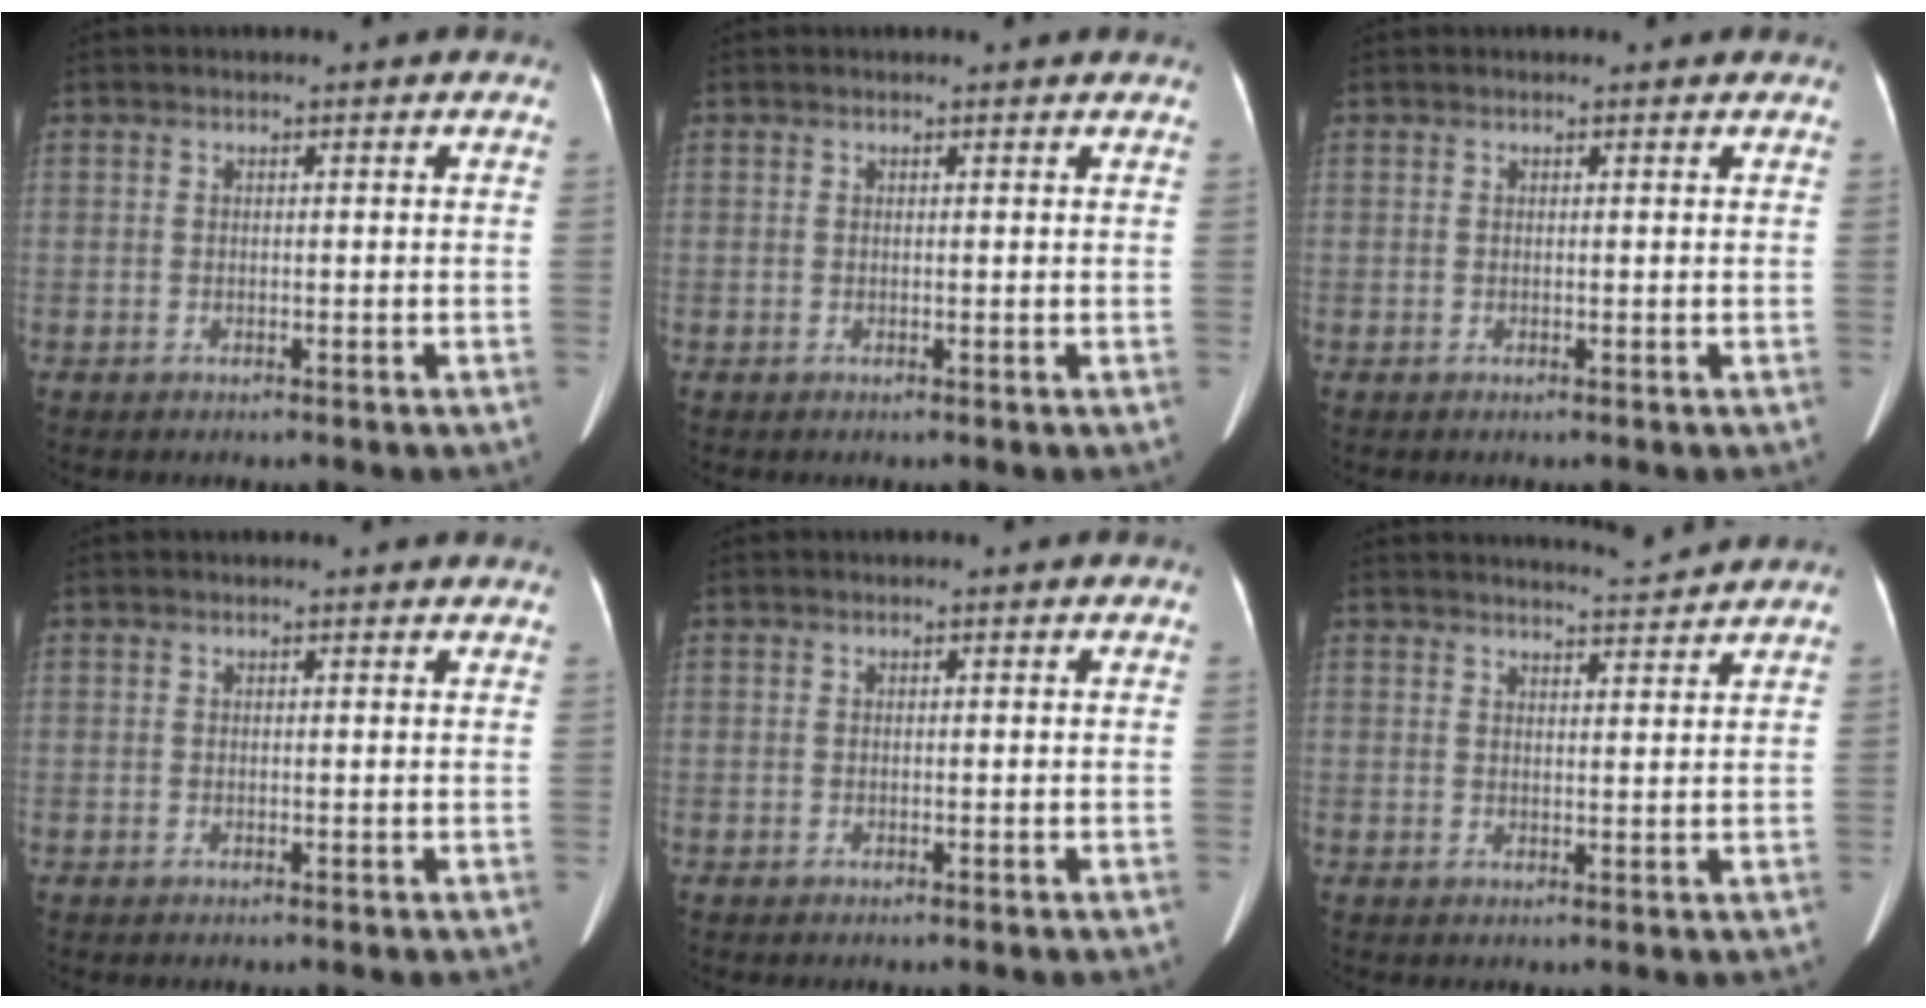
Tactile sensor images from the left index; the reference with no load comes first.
{"total": 1.7, "force": [1.6, 0.2, 0.4], "torque": [-0.012, 0.006, 0.011]}
{"total": 1.4, "force": [1.3, 0.3, 0.4], "torque": [-0.012, 0.008, 0.011]}
{"total": 2.3, "force": [2.2, 0.3, 0.6], "torque": [-0.013, 0.007, 0.016]}
{"total": 0.0}
{"total": 3.9, "force": [3.7, -1.1, -0.1], "torque": [-0.007, -0.008, 0.056]}